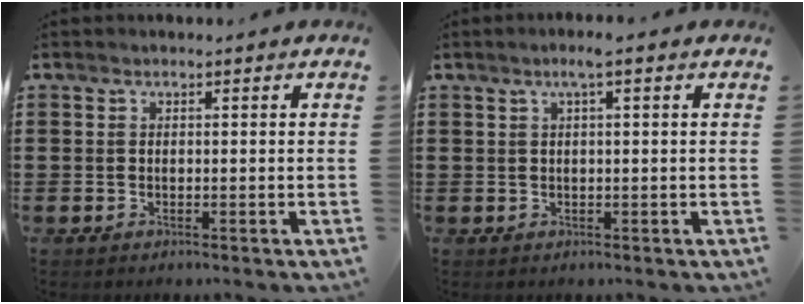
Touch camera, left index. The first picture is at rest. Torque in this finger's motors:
{"motor_torque": [0.96, -1.01, 0.42, 0.04]}